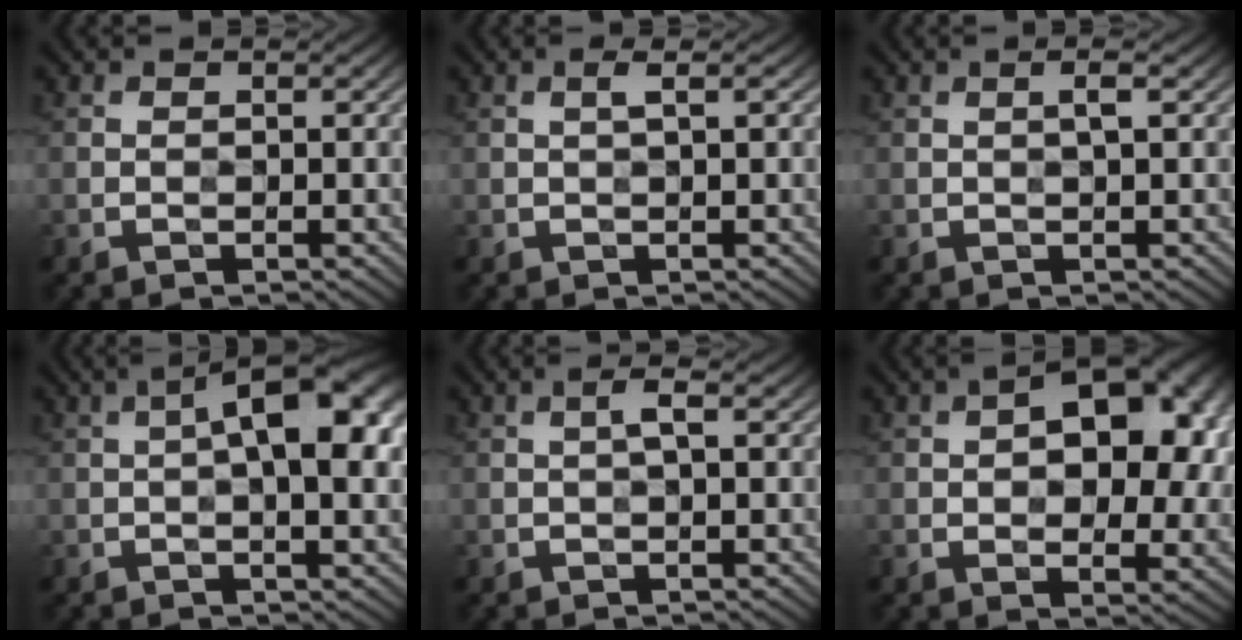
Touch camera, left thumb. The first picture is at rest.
{"total": 0.9, "force": [0.3, 0.0, 0.9], "torque": [-0.020, 0.005, 0.003]}
{"total": 0.9, "force": [0.3, 0.0, 0.9], "torque": [-0.018, 0.003, 0.004]}
{"total": 9.8, "force": [1.5, 3.7, 8.9], "torque": [-0.129, 0.015, 0.016]}
{"total": 1.3, "force": [0.3, 0.1, 1.2], "torque": [-0.026, 0.006, 0.003]}
{"total": 14.1, "force": [3.2, 8.1, 11.1], "torque": [-0.124, 0.019, 0.036]}